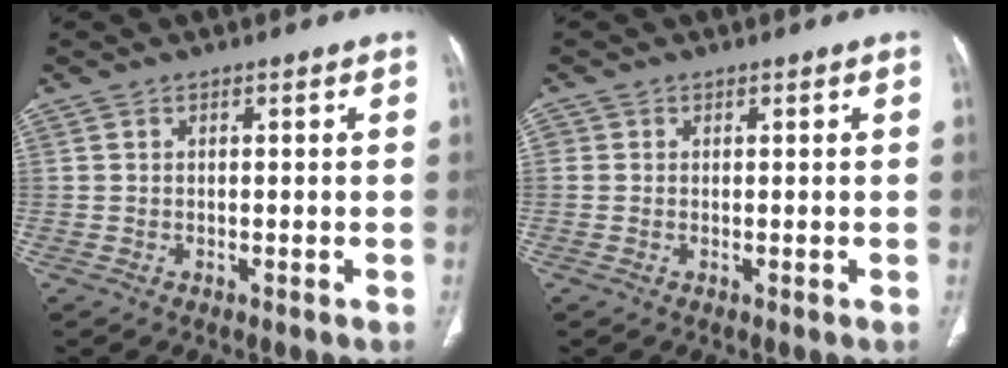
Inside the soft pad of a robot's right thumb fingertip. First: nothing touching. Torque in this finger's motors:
{"motor_torque": [-0.18, 0.02, 0.15, 0.02, -0.03]}